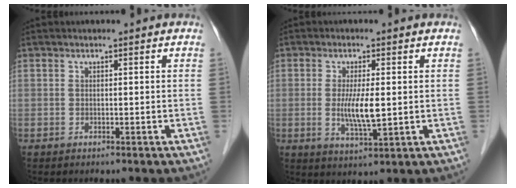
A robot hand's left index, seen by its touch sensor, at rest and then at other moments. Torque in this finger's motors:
{"motor_torque": [1.13, 0.54, 0.25, 0.17]}